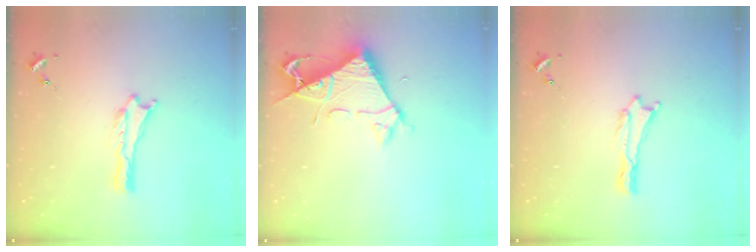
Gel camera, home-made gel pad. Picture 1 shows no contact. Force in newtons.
{"total": 7.2, "press": 7.2, "slide": 0.7}
{"total": 0.0}